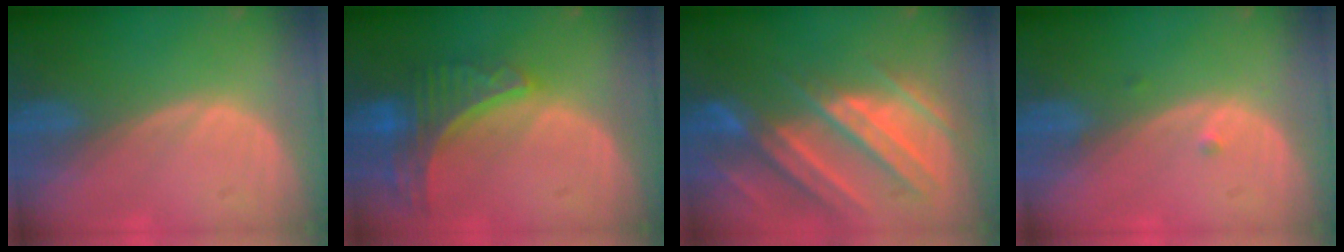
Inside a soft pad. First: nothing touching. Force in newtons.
{"total": 8.9, "press": 7.8, "slide": 4.3}
{"total": 11.1, "press": 9.8, "slide": 5.2}
{"total": 0.9, "press": 0.7, "slide": 0.5}